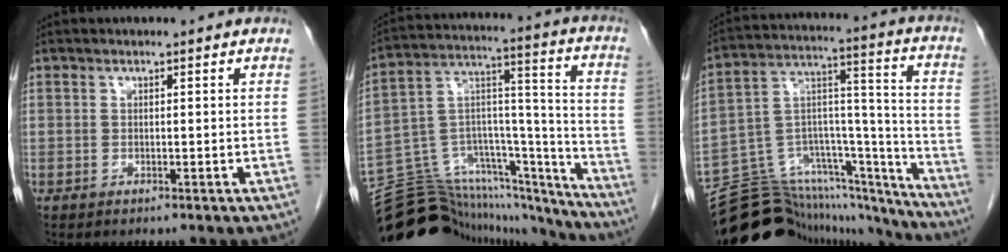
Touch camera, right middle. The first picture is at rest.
{"total": 26.8, "force": [-24.6, 7.3, 7.9], "torque": [-0.135, 0.052, -0.371]}
{"total": 24.3, "force": [-22.3, 6.8, 6.8], "torque": [-0.104, 0.063, -0.337]}